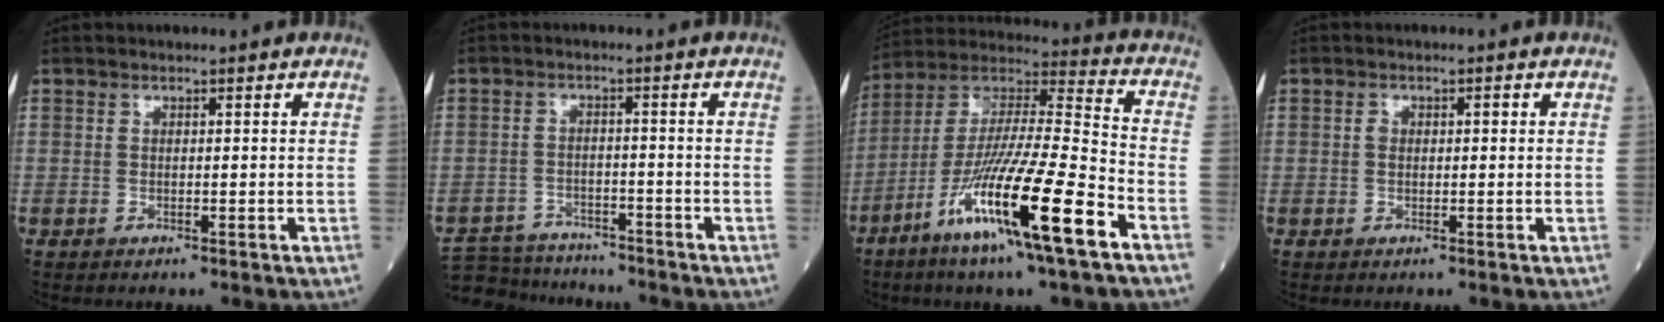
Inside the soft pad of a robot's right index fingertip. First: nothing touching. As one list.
[{"total": 8.5, "force": [-8.0, 2.6, 0.8], "torque": [-0.013, 0.007, -0.123]}, {"total": 19.9, "force": [-9.7, 0.2, 17.3], "torque": [-0.347, -0.047, -0.183]}, {"total": 0.8, "force": [0.0, 0.7, 0.4], "torque": [-0.003, 0.004, -0.003]}]